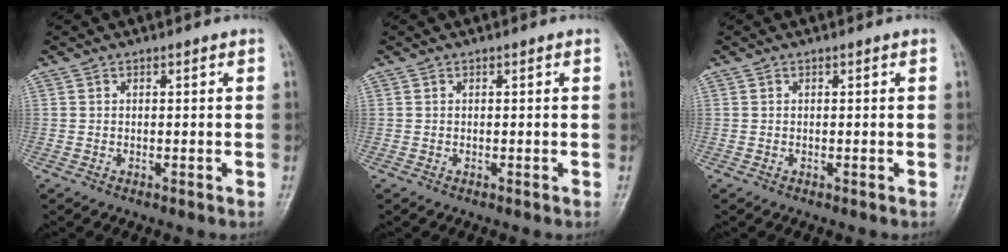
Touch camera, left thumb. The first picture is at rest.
{"total": 0.0}
{"total": 0.0}